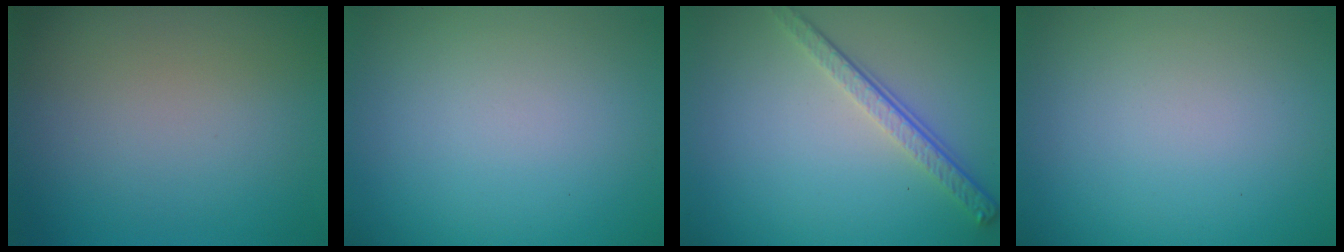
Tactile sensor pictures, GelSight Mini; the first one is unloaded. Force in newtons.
{"total": 0.0}
{"total": 3.9, "press": 2.8, "slide": 2.7}
{"total": 0.0}